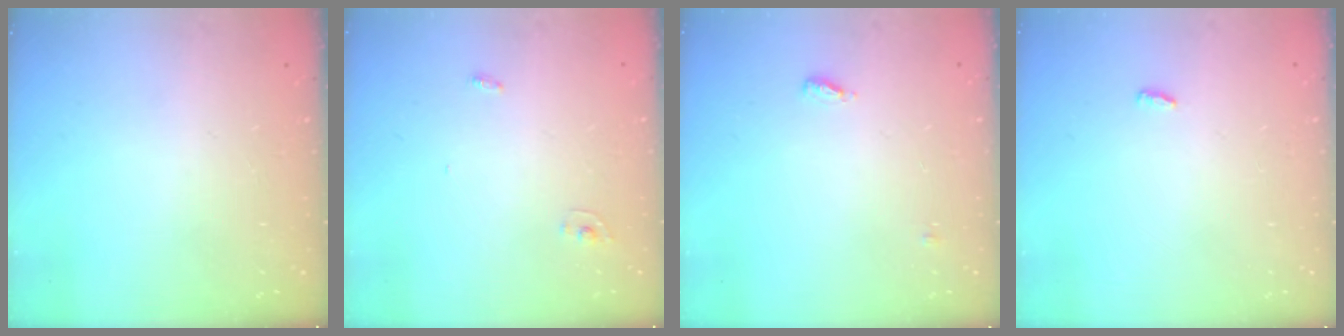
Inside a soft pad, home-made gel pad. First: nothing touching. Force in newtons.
{"total": 2.4, "press": 2.4, "slide": 0.2}
{"total": 4.6, "press": 4.5, "slide": 0.7}
{"total": 2.9, "press": 2.6, "slide": 1.3}